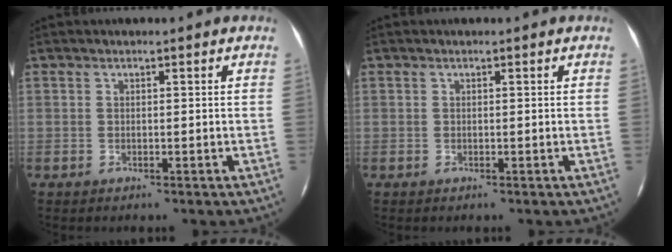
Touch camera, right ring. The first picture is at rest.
{"total": 0.0}